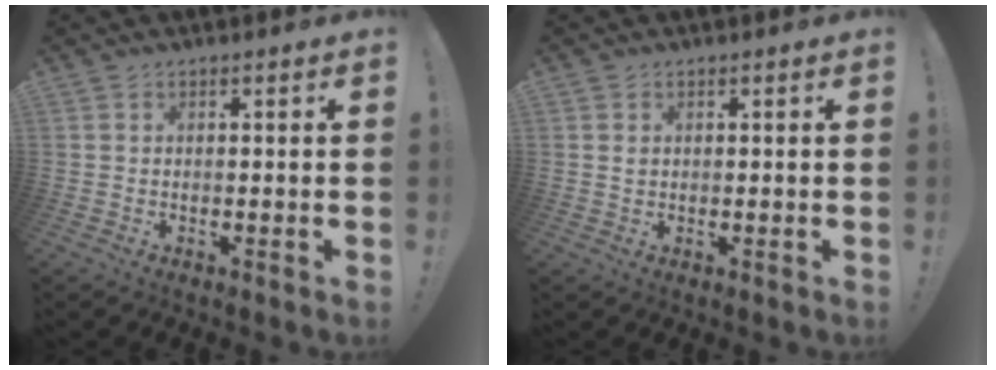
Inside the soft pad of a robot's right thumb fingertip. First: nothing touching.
{"total": 0.9, "force": [0.5, 0.7, 0.1], "torque": [0.004, -0.002, 0.009]}